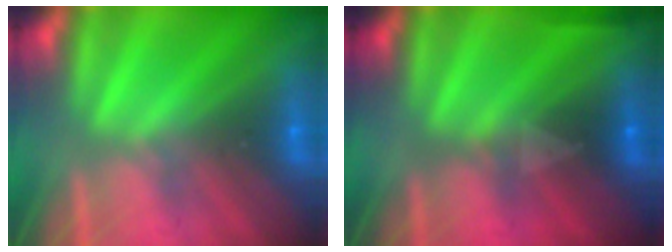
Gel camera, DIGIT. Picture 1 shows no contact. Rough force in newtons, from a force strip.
{"total": 3.0}